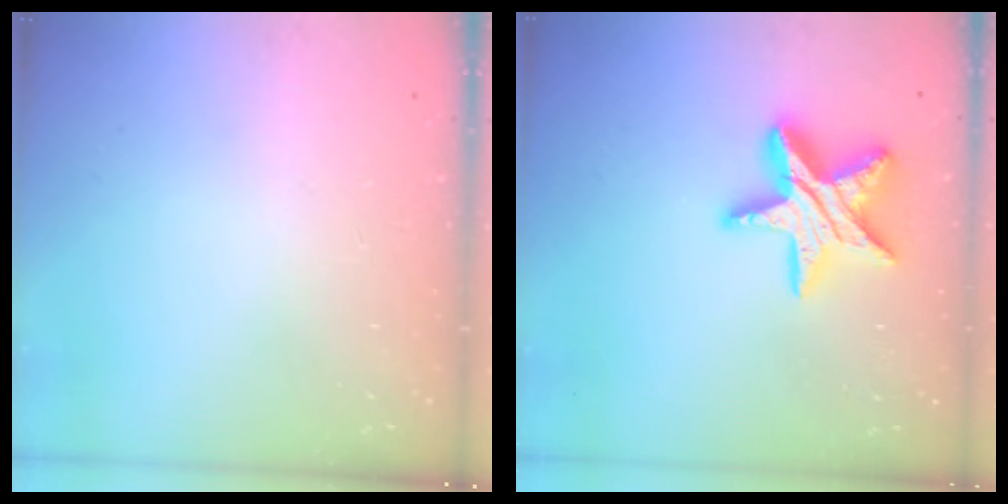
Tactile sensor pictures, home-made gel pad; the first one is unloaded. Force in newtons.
{"total": 17.9, "press": 17.8, "slide": 1.3}